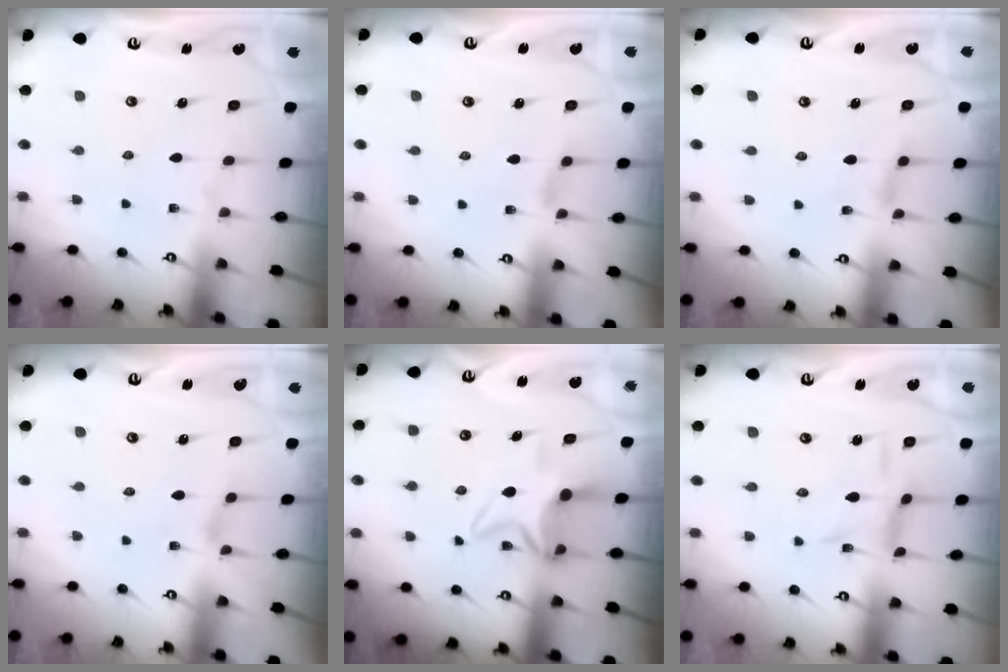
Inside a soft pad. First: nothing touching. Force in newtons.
{"total": 2.0, "press": 2.0, "slide": 0.5}
{"total": 2.2, "press": 2.2, "slide": 0.5}
{"total": 1.3, "press": 1.3, "slide": 0.4}
{"total": 6.8, "press": 6.8, "slide": 1.0}
{"total": 1.4, "press": 1.3, "slide": 0.4}